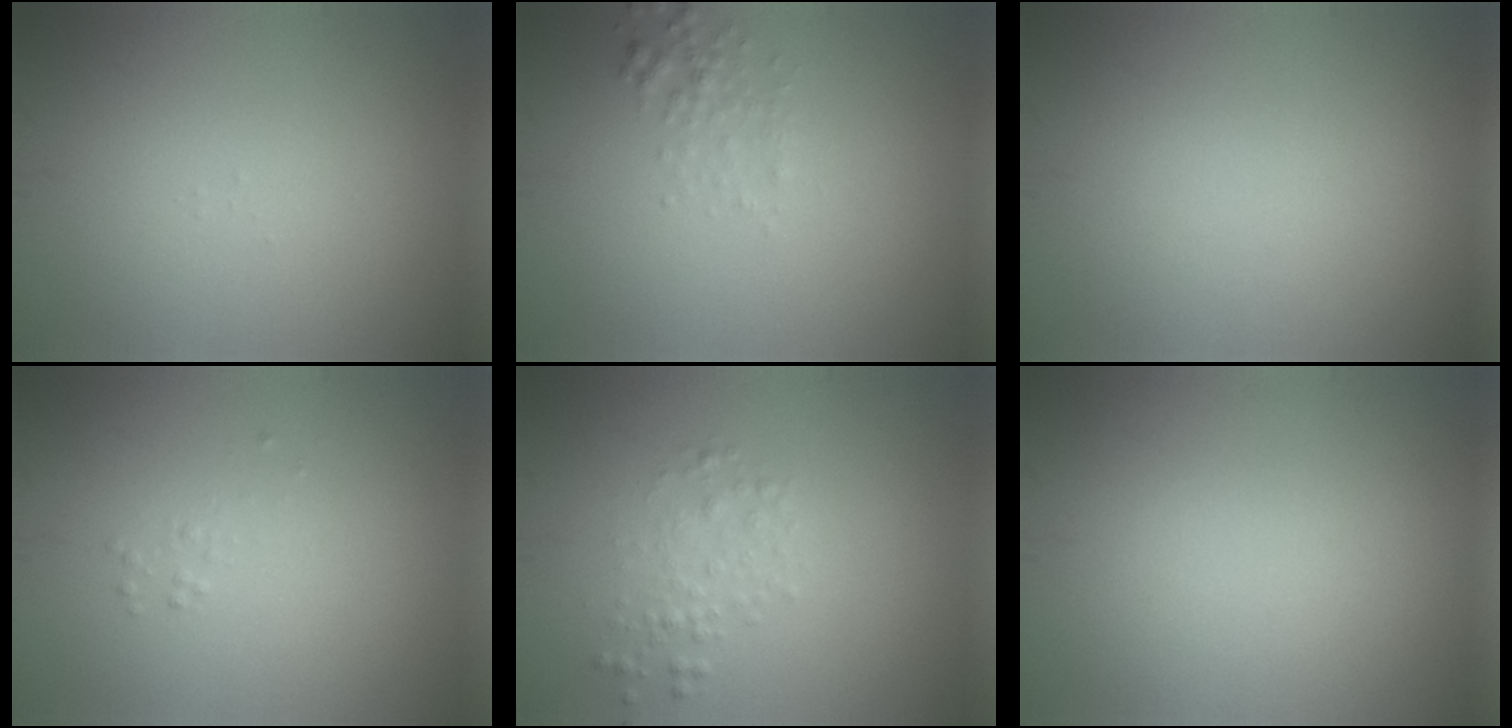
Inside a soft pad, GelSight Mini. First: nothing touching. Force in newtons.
{"total": 1.6, "press": 1.5, "slide": 0.2}
{"total": 0.0}
{"total": 0.5, "press": 0.5, "slide": 0.0}
{"total": 1.6, "press": 1.6, "slide": 0.0}
{"total": 0.0}